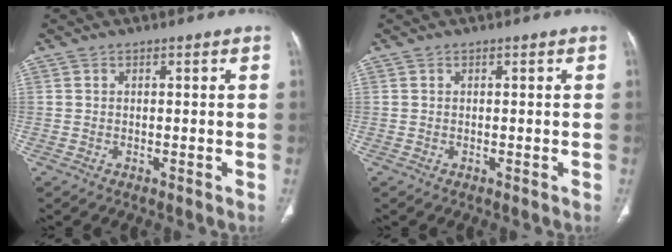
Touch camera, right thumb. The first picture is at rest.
{"total": 0.0}